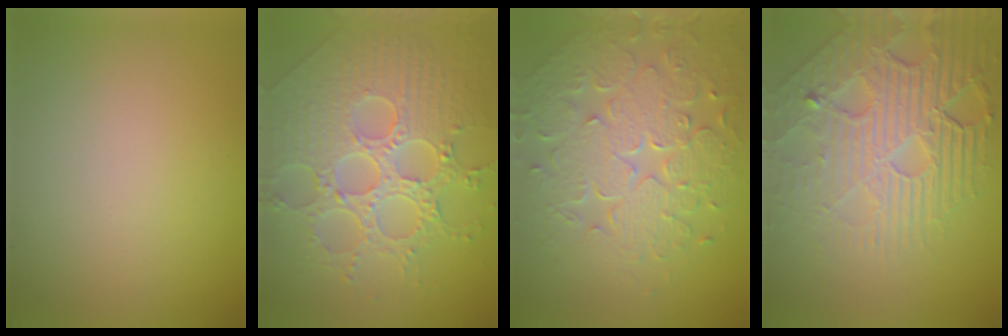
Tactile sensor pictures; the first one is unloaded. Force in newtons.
{"total": 8.1, "press": 6.0, "slide": 5.4}
{"total": 8.1, "press": 5.8, "slide": 5.7}
{"total": 8.2, "press": 6.0, "slide": 5.6}